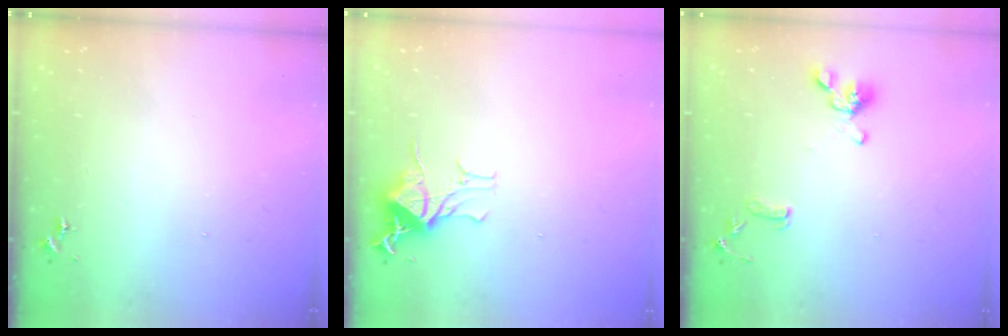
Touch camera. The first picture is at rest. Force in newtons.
{"total": 11.3, "press": 11.3, "slide": 0.9}
{"total": 11.5, "press": 11.3, "slide": 1.8}